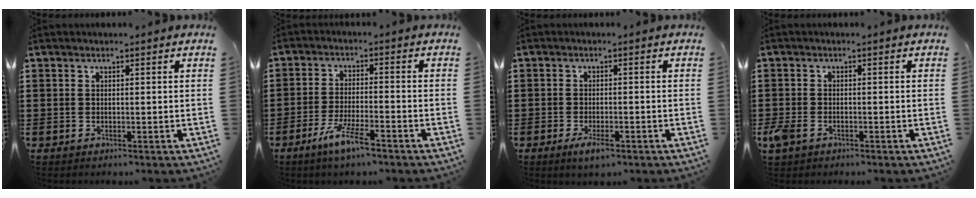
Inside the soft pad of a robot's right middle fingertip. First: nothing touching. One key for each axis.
{"total": 6.1, "fx": -4.0, "fy": 0.8, "fz": 4.4, "tx": -0.096, "ty": -0.009, "tz": -0.076}
{"total": 3.0, "fx": -1.6, "fy": 0.9, "fz": 2.4, "tx": -0.053, "ty": -0.006, "tz": -0.030}
{"total": 2.3, "fx": -1.2, "fy": 1.5, "fz": 1.3, "tx": -0.054, "ty": -0.010, "tz": -0.031}